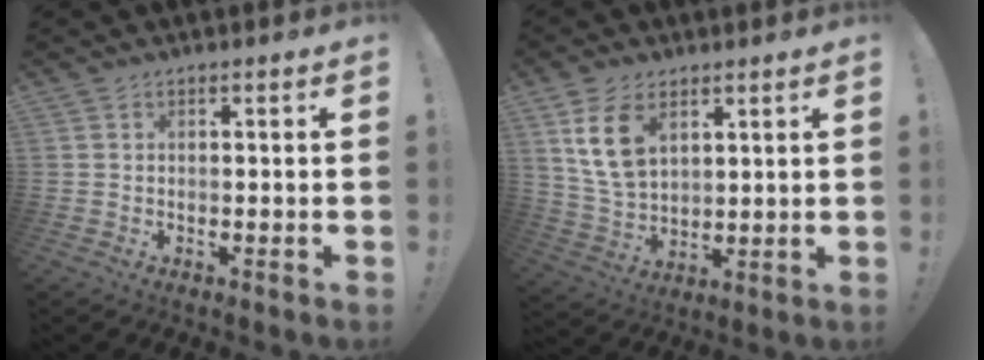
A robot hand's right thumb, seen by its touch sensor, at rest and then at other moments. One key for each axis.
{"total": 11.8, "fx": 6.0, "fy": 7.3, "fz": 7.0, "tx": -0.125, "ty": -0.018, "tz": 0.117}